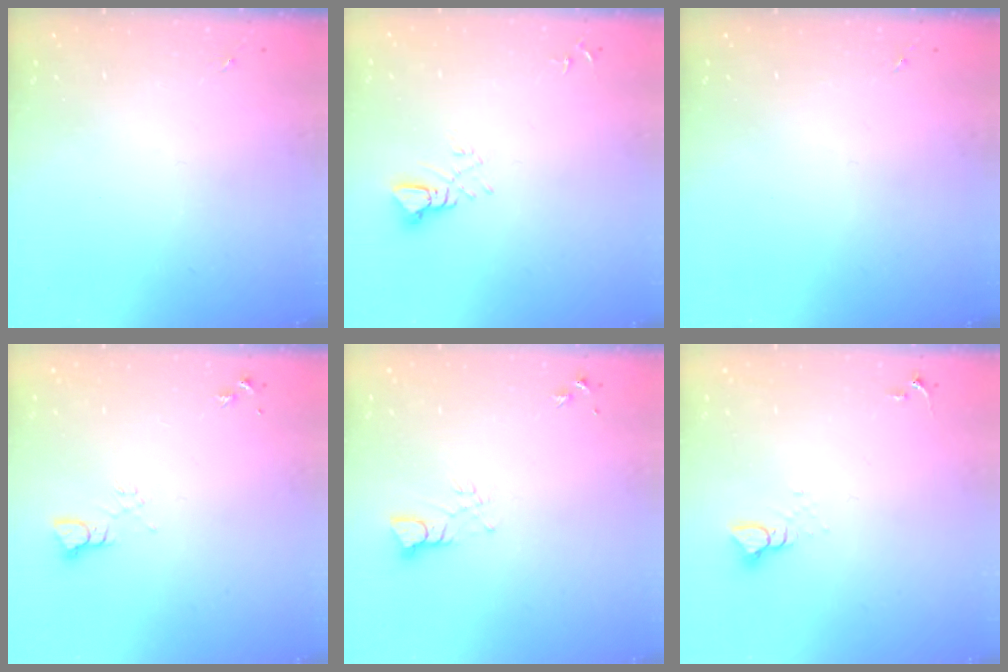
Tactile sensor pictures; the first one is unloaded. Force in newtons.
{"total": 5.3, "press": 5.3, "slide": 0.3}
{"total": 0.0}
{"total": 4.0, "press": 3.9, "slide": 0.3}
{"total": 3.2, "press": 3.2, "slide": 0.2}
{"total": 3.9, "press": 3.9, "slide": 0.4}